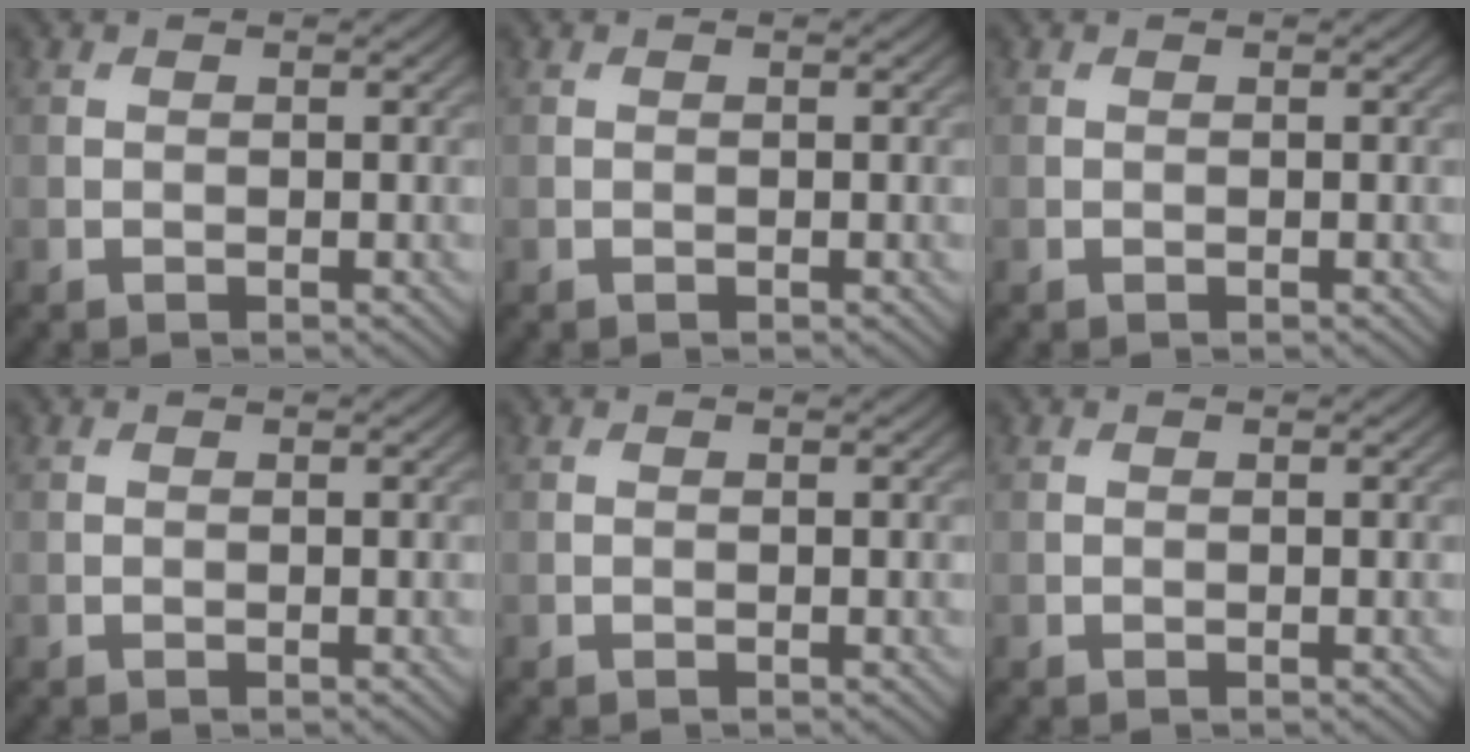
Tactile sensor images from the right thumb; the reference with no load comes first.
{"total": 0.0}
{"total": 0.0}
{"total": 0.0}
{"total": 0.0}
{"total": 0.0}